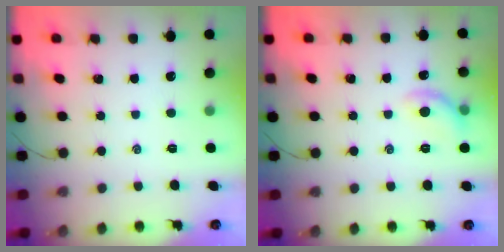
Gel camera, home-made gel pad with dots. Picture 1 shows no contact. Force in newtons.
{"total": 7.9, "press": 7.9, "slide": 0.6}